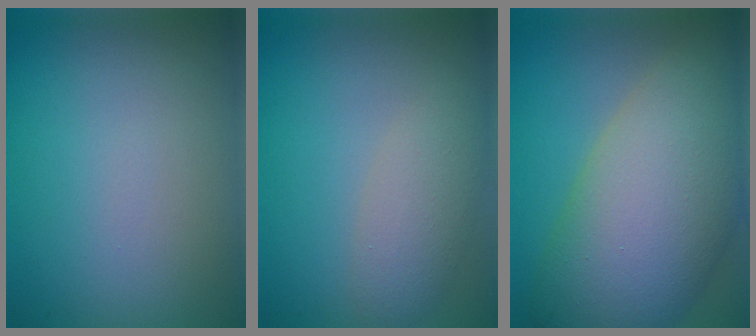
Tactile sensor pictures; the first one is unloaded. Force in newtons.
{"total": 3.2, "press": 3.1, "slide": 0.3}
{"total": 14.4, "press": 14.4, "slide": 0.8}